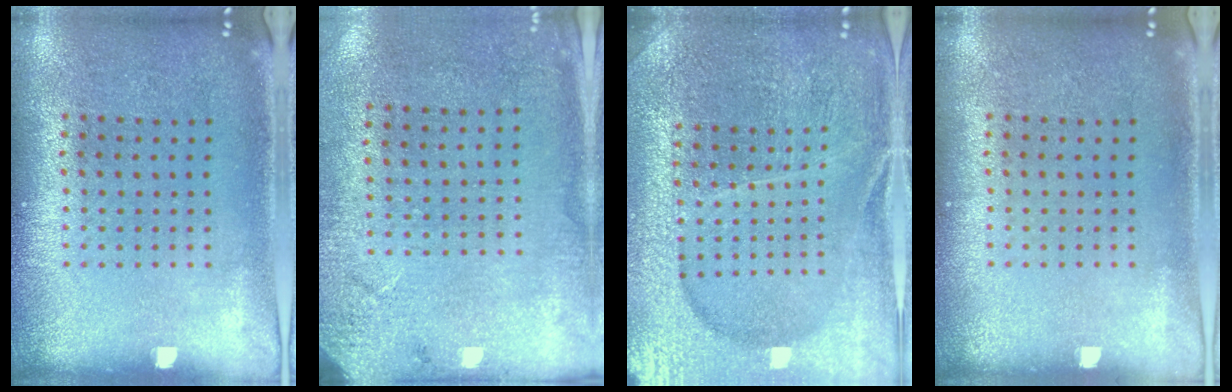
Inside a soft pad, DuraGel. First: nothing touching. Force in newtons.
{"total": 2.6, "press": 2.3, "slide": 1.2}
{"total": 4.8, "press": 4.4, "slide": 1.8}
{"total": 0.0}